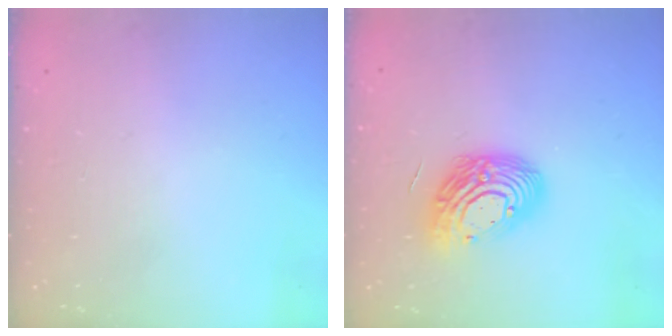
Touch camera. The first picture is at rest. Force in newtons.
{"total": 14.2, "press": 14.1, "slide": 1.2}